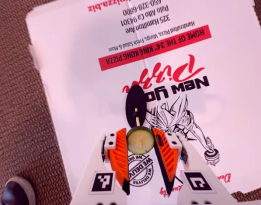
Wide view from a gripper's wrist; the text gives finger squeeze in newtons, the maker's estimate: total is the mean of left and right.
{"total": 7.2, "left": 7.3, "right": 7.0}